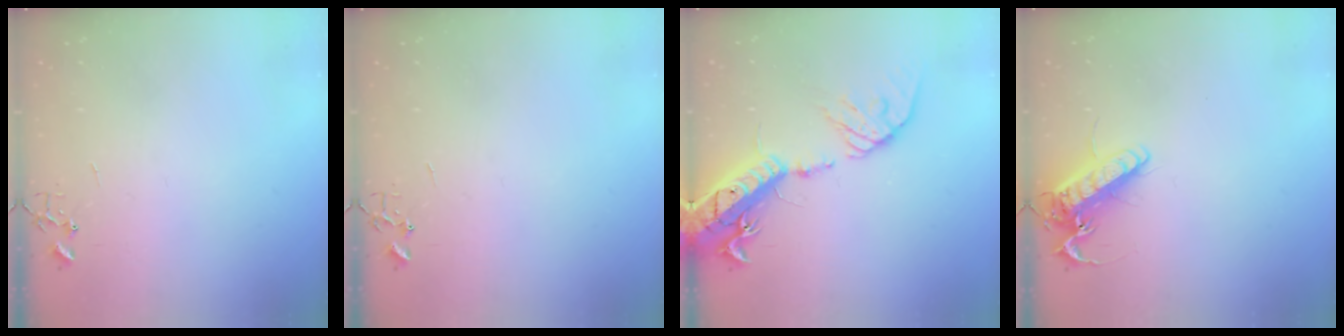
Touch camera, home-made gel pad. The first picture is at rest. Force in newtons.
{"total": 0.0}
{"total": 21.1, "press": 20.7, "slide": 4.1}
{"total": 15.2, "press": 15.0, "slide": 2.4}